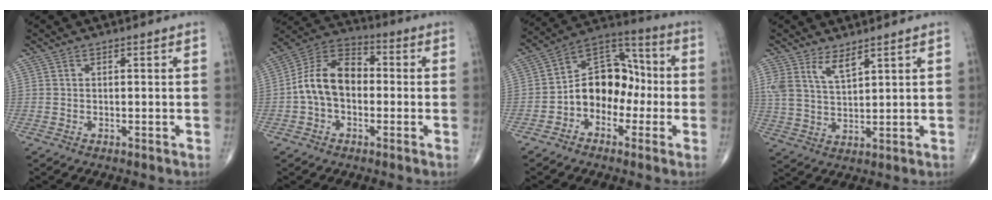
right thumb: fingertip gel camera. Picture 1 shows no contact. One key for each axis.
{"total": 12.0, "fx": -1.1, "fy": 8.1, "fz": 8.8, "tx": -0.145, "ty": 0.039, "tz": -0.035}
{"total": 12.6, "fx": -2.5, "fy": 9.3, "fz": 8.2, "tx": -0.093, "ty": 0.051, "tz": -0.058}
{"total": 5.6, "fx": 3.7, "fy": 2.0, "fz": 3.6, "tx": -0.068, "ty": -0.025, "tz": 0.079}